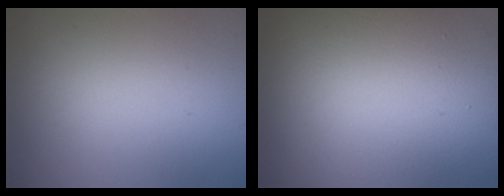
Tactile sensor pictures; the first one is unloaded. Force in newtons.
{"total": 16.5, "press": 16.5, "slide": 0.9}